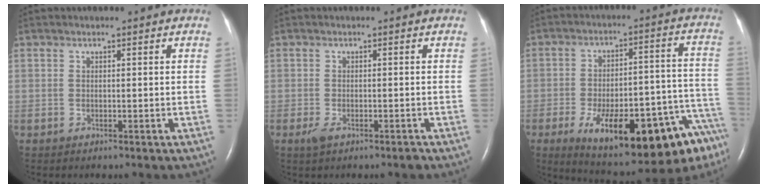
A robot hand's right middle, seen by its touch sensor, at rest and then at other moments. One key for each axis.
{"total": 2.4, "fx": -1.5, "fy": 0.7, "fz": 1.8, "tx": -0.038, "ty": -0.003, "tz": -0.027}
{"total": 24.5, "fx": -13.7, "fy": 6.0, "fz": 19.4, "tx": -0.198, "ty": 0.028, "tz": -0.189}